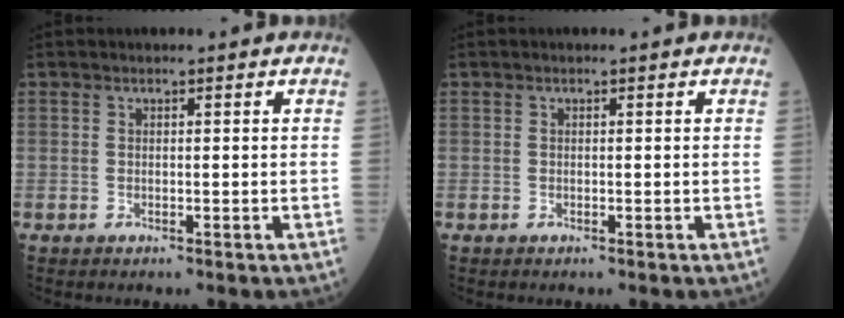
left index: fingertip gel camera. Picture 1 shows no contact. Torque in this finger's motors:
{"motor_torque": [-0.18, -0.05, 0.01, 0.02]}